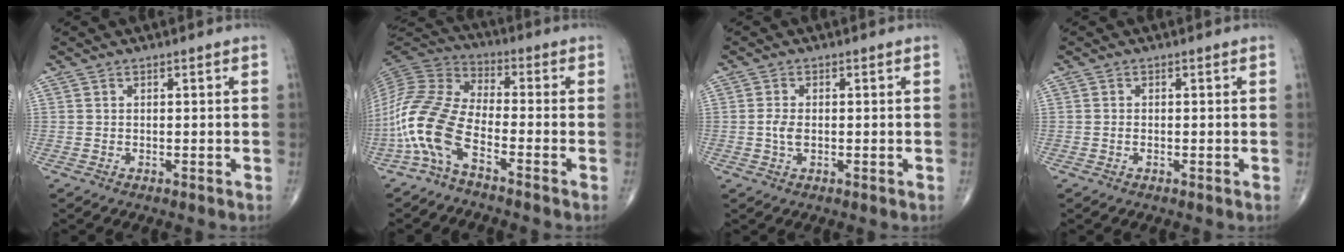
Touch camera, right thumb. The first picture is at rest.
{"total": 12.8, "force": [-6.1, 4.8, 10.2], "torque": [-0.237, 0.047, -0.133]}
{"total": 2.5, "force": [-0.2, 1.3, 2.1], "torque": [-0.047, 0.000, -0.007]}
{"total": 0.6, "force": [-0.2, 0.3, 0.4], "torque": [-0.011, 0.001, -0.005]}